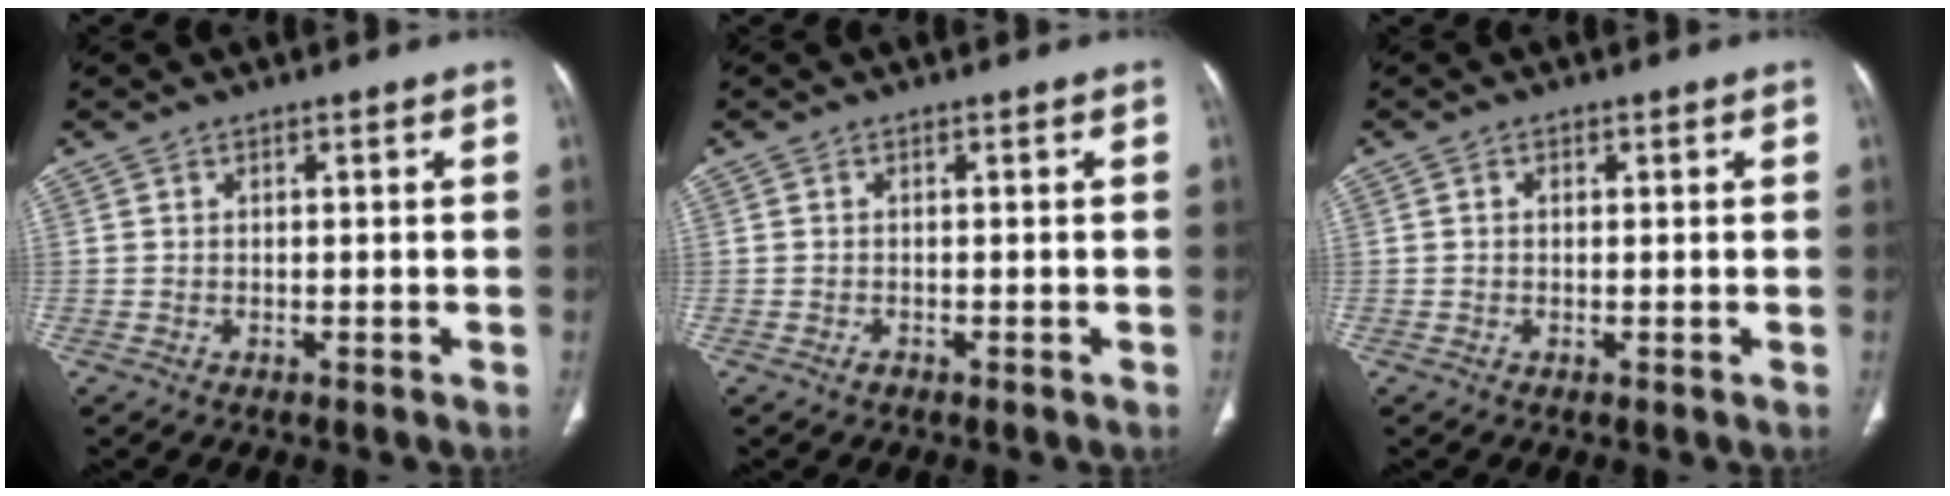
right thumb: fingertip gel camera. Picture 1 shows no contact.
{"total": 0.7, "force": [-0.5, 0.4, 0.3], "torque": [-0.005, 0.001, -0.009]}
{"total": 0.8, "force": [0.1, 0.6, 0.5], "torque": [-0.008, 0.000, 0.001]}